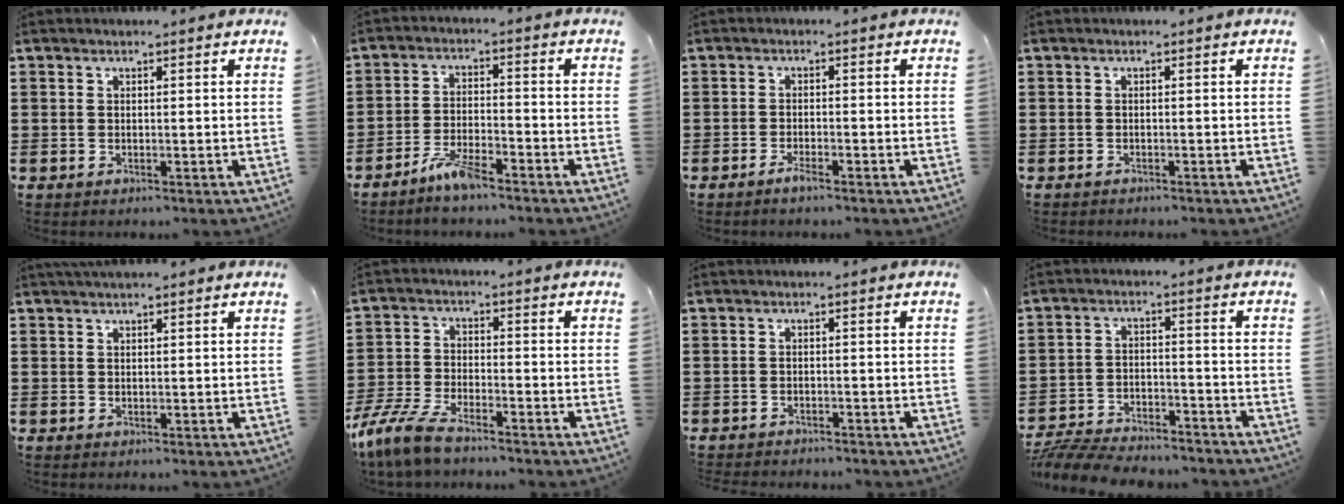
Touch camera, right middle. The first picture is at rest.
{"total": 3.1, "force": [-2.3, 0.3, 2.0], "torque": [-0.049, -0.002, -0.045]}
{"total": 1.8, "force": [-1.4, 0.1, 1.2], "torque": [-0.030, -0.006, -0.026]}
{"total": 0.7, "force": [-0.7, 0.1, 0.1], "torque": [-0.003, 0.000, -0.016]}
{"total": 0.7, "force": [0.6, 0.2, 0.3], "torque": [-0.007, 0.001, 0.012]}
{"total": 6.9, "force": [-5.9, 1.6, 3.2], "torque": [-0.090, -0.003, -0.121]}
{"total": 1.6, "force": [-1.6, 0.2, 0.0], "torque": [-0.005, 0.001, -0.036]}
{"total": 7.2, "force": [-7.0, 1.1, 1.3], "torque": [-0.029, 0.013, -0.140]}